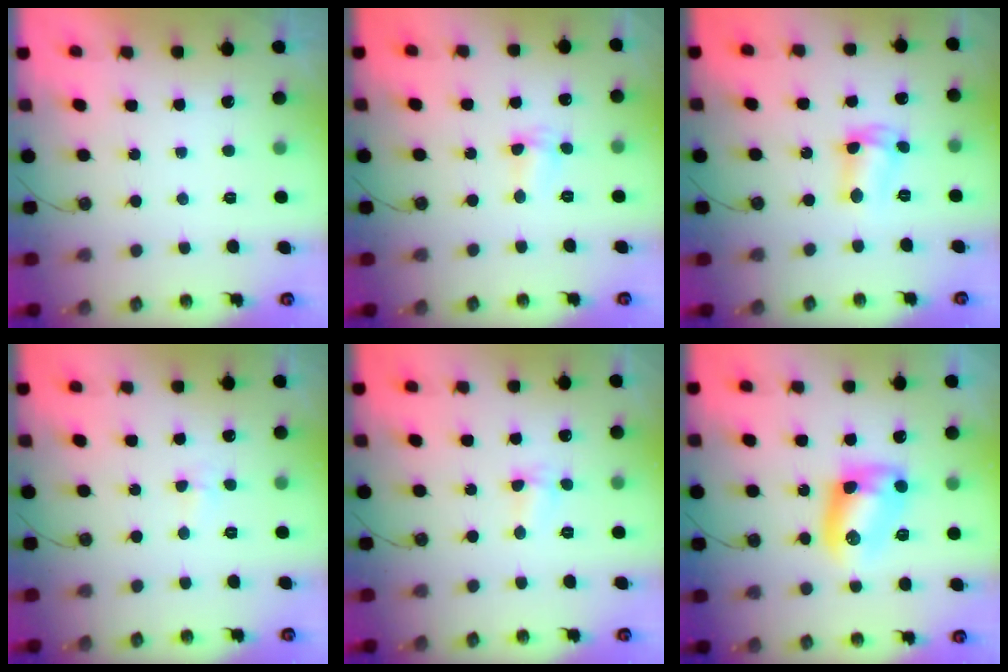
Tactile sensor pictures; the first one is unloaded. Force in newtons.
{"total": 2.1, "press": 2.0, "slide": 0.5}
{"total": 5.3, "press": 5.3, "slide": 0.1}
{"total": 3.9, "press": 2.2, "slide": 3.2}
{"total": 2.8, "press": 2.6, "slide": 1.0}
{"total": 9.7, "press": 9.6, "slide": 0.5}